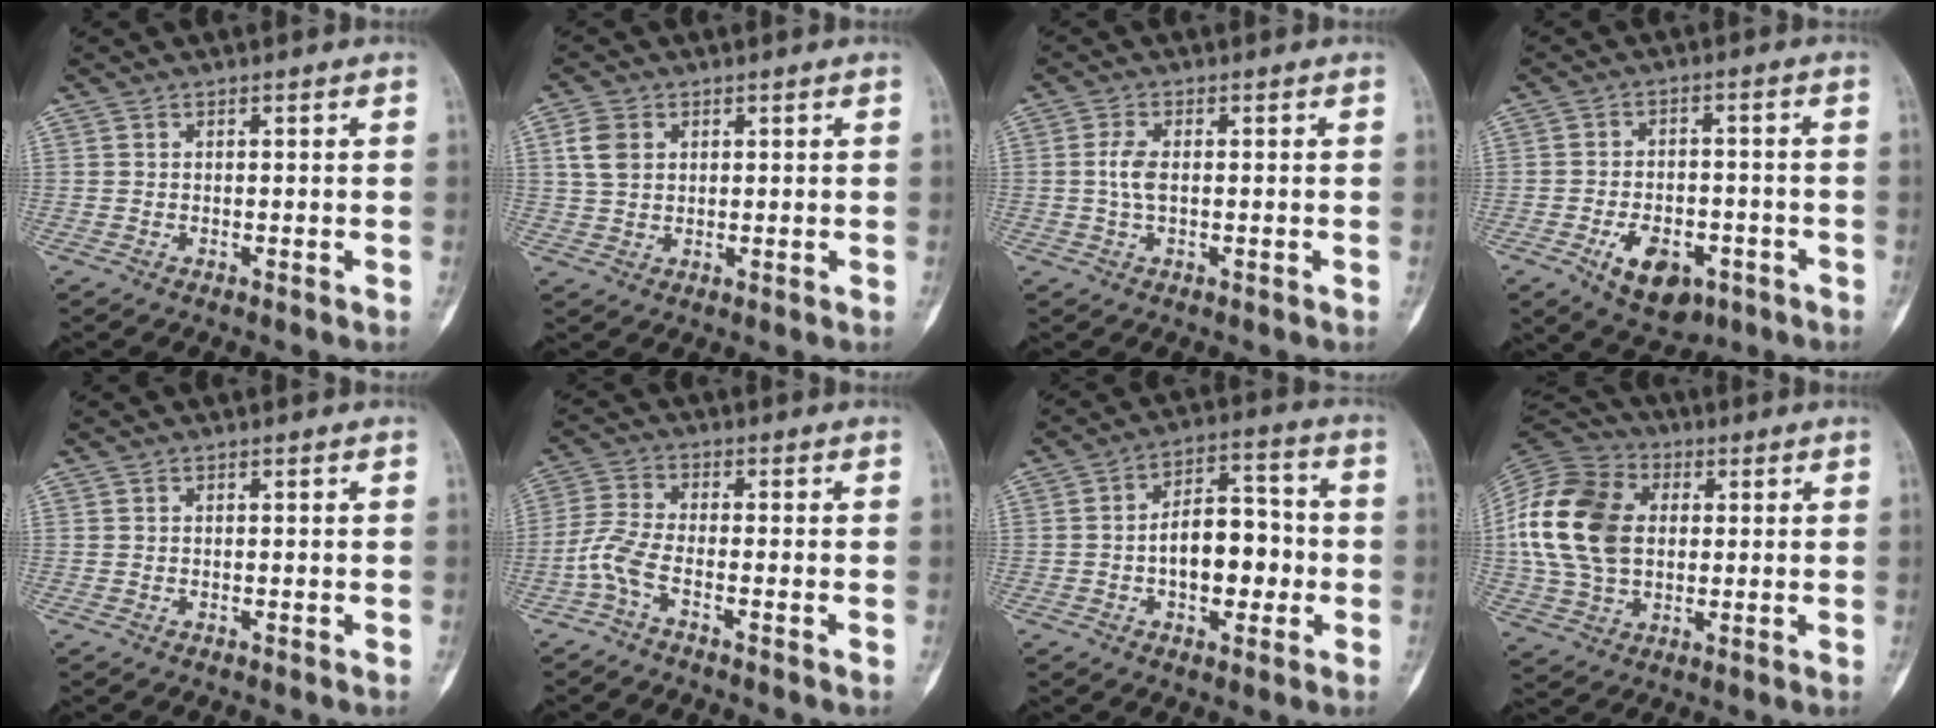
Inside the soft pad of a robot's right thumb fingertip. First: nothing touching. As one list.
[{"total": 4.8, "force": [1.7, 3.5, 2.8], "torque": [-0.048, 0.001, 0.034]}, {"total": 3.4, "force": [0.1, 1.7, 3.0], "torque": [-0.066, 0.004, 0.000]}, {"total": 9.8, "force": [-4.5, 6.0, 6.3], "torque": [-0.083, 0.022, -0.059]}, {"total": 0.0}, {"total": 5.0, "force": [-2.6, 1.3, 4.1], "torque": [-0.107, 0.014, -0.062]}, {"total": 11.8, "force": [-1.7, 7.0, 9.4], "torque": [-0.110, 0.036, -0.031]}, {"total": 19.3, "force": [2.1, 13.7, 13.4], "torque": [-0.261, 0.011, 0.036]}]